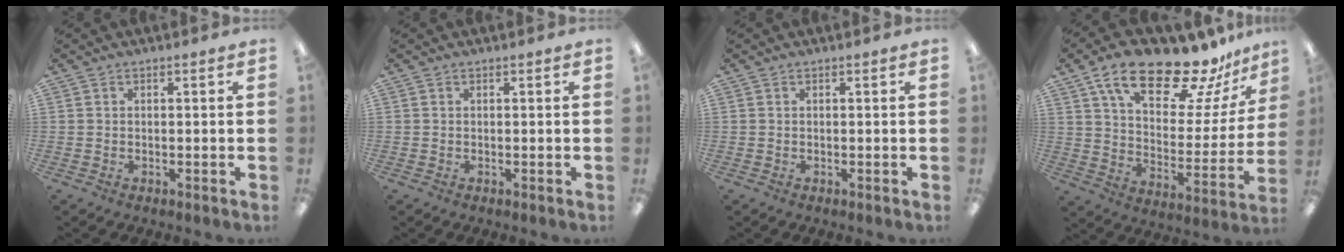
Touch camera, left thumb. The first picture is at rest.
{"total": 0.0}
{"total": 0.0}
{"total": 22.0, "force": [16.4, 7.7, 12.5], "torque": [-0.209, -0.103, 0.280]}